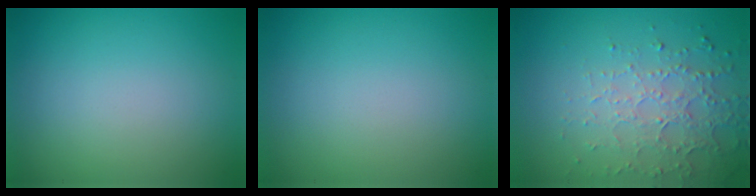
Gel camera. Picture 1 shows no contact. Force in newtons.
{"total": 0.0}
{"total": 4.7, "press": 3.4, "slide": 3.3}